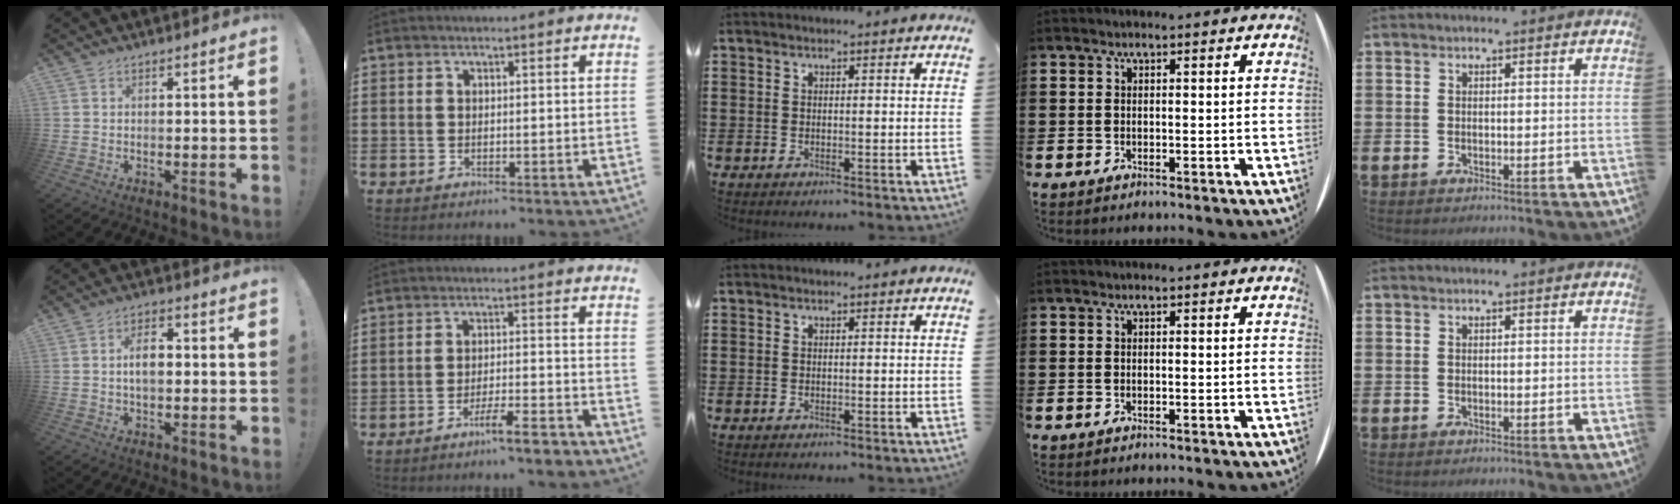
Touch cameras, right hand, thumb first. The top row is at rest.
{"thumb": {"total": 6.3, "force": [0.0, 3.5, 5.2], "torque": [-0.083, 0.007, -0.006]}, "index": {"total": 5.3, "force": [-4.7, -0.1, 2.6], "torque": [-0.047, -0.008, -0.086]}}